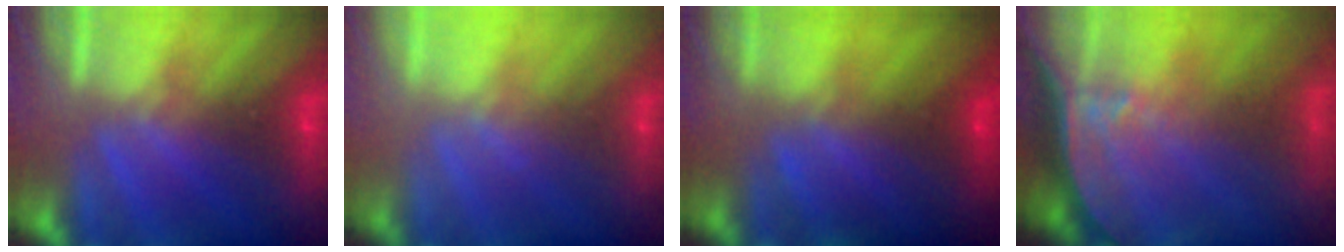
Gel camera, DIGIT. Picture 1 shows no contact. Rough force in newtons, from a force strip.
{"total": 2.2}
{"total": 7.1}
{"total": 7.4}